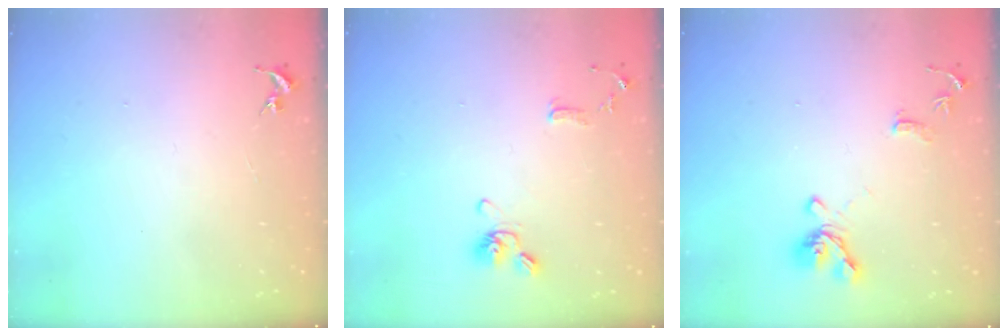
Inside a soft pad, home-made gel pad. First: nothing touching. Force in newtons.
{"total": 10.8, "press": 10.6, "slide": 1.9}
{"total": 12.7, "press": 12.6, "slide": 1.5}